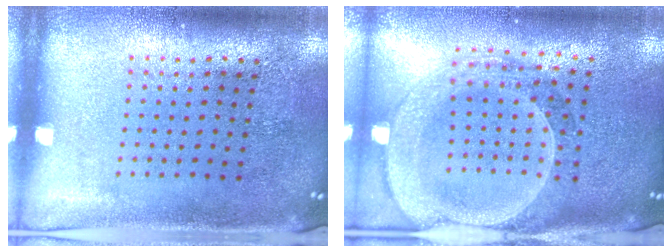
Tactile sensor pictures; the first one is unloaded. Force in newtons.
{"total": 2.6, "press": 2.3, "slide": 1.3}